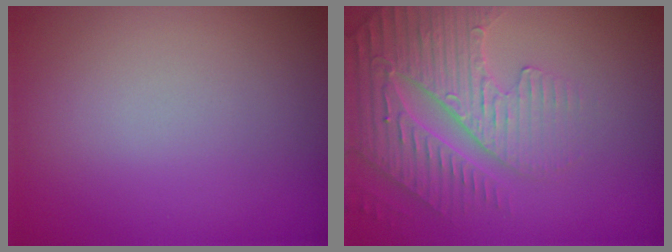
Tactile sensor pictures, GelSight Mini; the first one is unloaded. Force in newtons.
{"total": 4.5, "press": 4.3, "slide": 1.2}